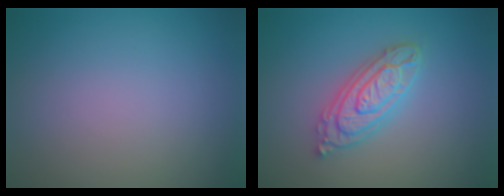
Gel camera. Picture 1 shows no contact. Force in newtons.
{"total": 4.1, "press": 4.1, "slide": 0.7}